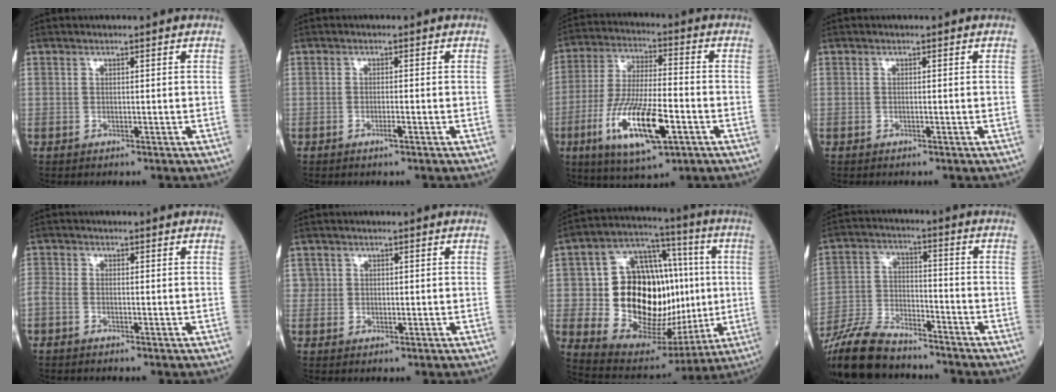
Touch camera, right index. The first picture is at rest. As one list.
[{"total": 1.6, "force": [-0.8, 0.3, 1.4], "torque": [-0.030, -0.001, -0.014]}, {"total": 16.3, "force": [-6.1, 4.1, 14.6], "torque": [-0.298, -0.019, -0.101]}, {"total": 0.5, "force": [-0.1, 0.2, 0.5], "torque": [-0.016, -0.001, -0.003]}, {"total": 3.2, "force": [-1.2, 1.9, 2.3], "torque": [-0.078, 0.013, -0.024]}, {"total": 2.7, "force": [0.4, 2.5, 1.0], "torque": [-0.028, 0.010, 0.013]}, {"total": 24.1, "force": [0.0, 13.7, 19.9], "torque": [-0.323, 0.046, 0.016]}, {"total": 15.9, "force": [-13.5, 5.0, 6.9], "torque": [-0.156, -0.017, -0.245]}]